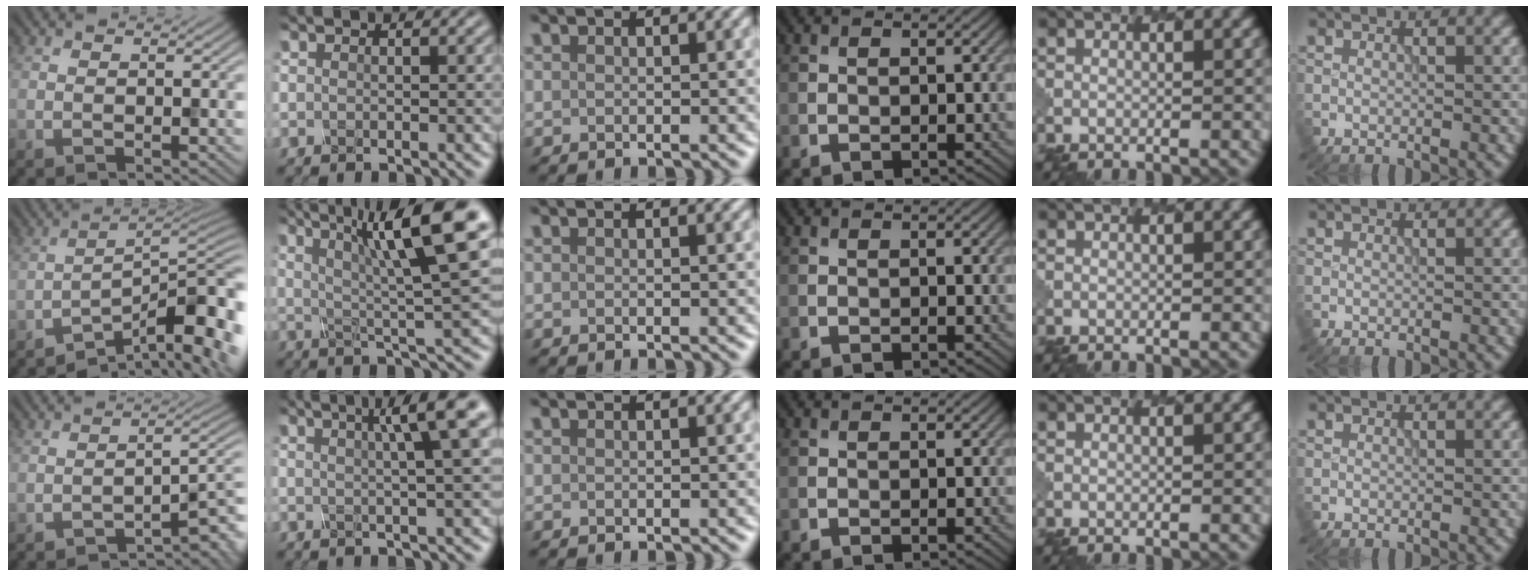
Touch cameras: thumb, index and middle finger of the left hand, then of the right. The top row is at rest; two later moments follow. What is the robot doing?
{"motion": "dispense", "object": "syringe"}